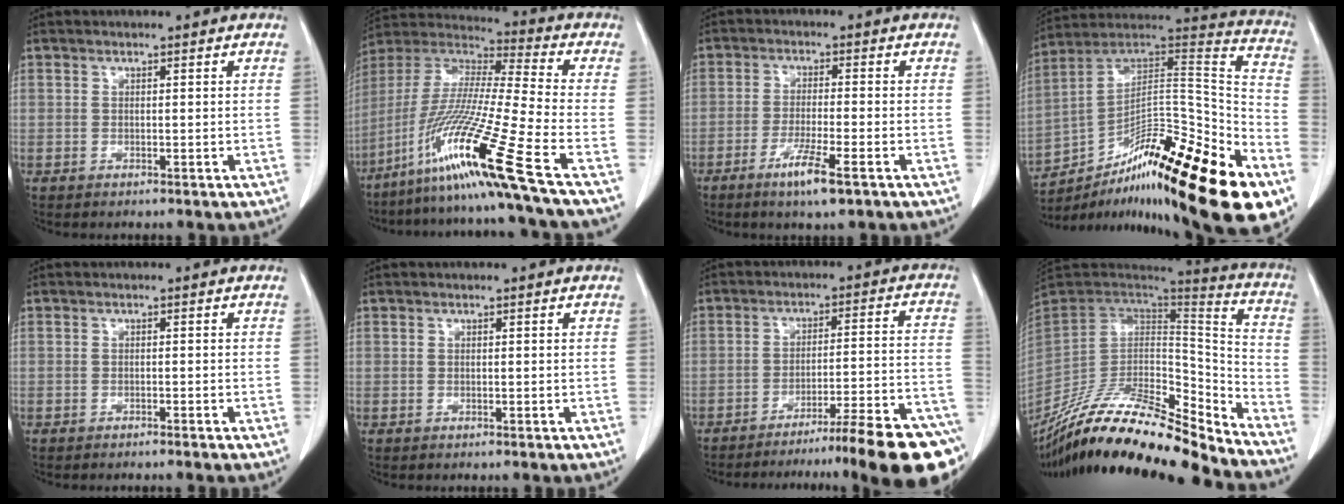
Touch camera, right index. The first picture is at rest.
{"total": 20.7, "force": [-12.3, -3.0, 16.3], "torque": [-0.361, -0.039, -0.234]}
{"total": 6.2, "force": [-3.6, 0.2, 5.1], "torque": [-0.096, -0.012, -0.063]}
{"total": 31.4, "force": [-17.0, 6.0, 25.7], "torque": [-0.319, 0.025, -0.268]}
{"total": 1.5, "force": [-1.3, -0.1, 0.8], "torque": [-0.012, 0.001, -0.016]}
{"total": 0.0}
{"total": 21.0, "force": [-17.0, -0.1, 12.3], "torque": [-0.081, 0.005, -0.235]}
{"total": 27.0, "force": [-23.4, 3.5, 12.9], "torque": [-0.200, -0.008, -0.385]}